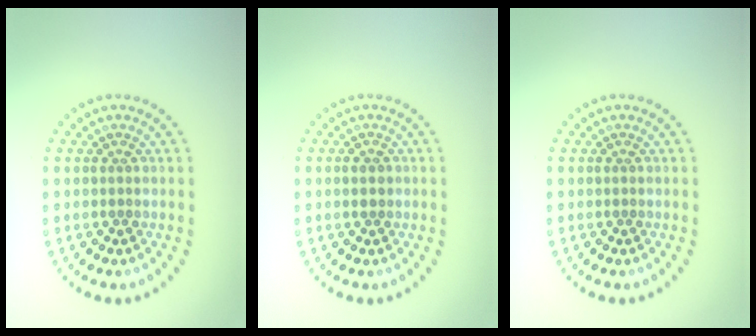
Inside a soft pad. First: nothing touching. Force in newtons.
{"total": 1.3, "press": 1.3, "slide": 0.0}
{"total": 0.0}